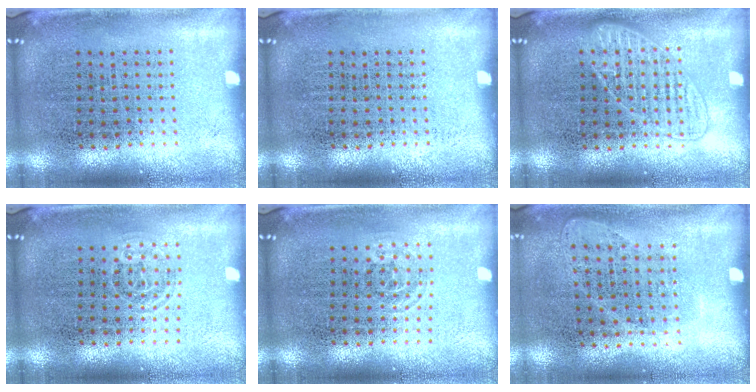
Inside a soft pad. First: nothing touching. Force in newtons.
{"total": 0.0}
{"total": 2.4, "press": 2.3, "slide": 0.4}
{"total": 0.8, "press": 0.5, "slide": 0.5}
{"total": 0.8, "press": 0.6, "slide": 0.5}
{"total": 1.0, "press": 0.9, "slide": 0.5}